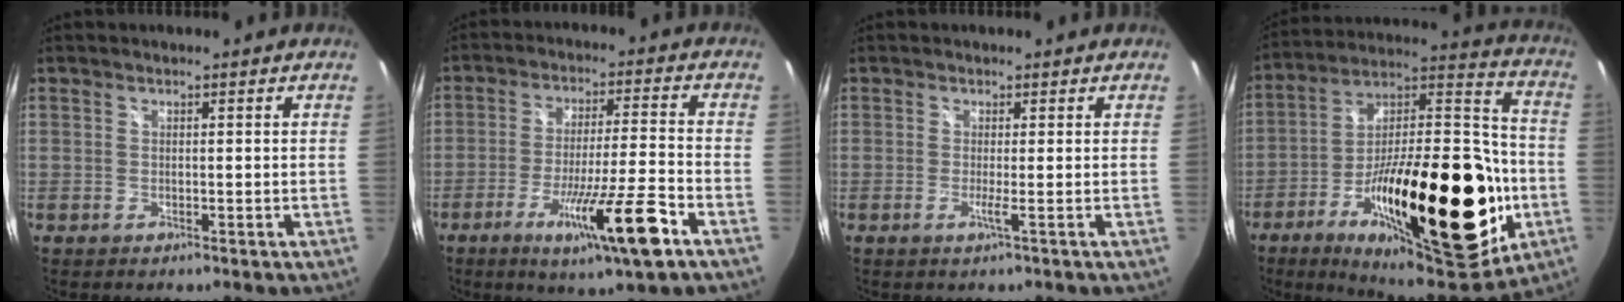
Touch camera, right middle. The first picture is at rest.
{"total": 14.2, "force": [-7.6, 0.2, 12.0], "torque": [-0.223, -0.033, -0.128]}
{"total": 1.2, "force": [-0.2, -0.5, 1.0], "torque": [-0.017, -0.007, -0.007]}
{"total": 36.3, "force": [-12.5, 14.1, 31.1], "torque": [-0.490, 0.008, -0.198]}